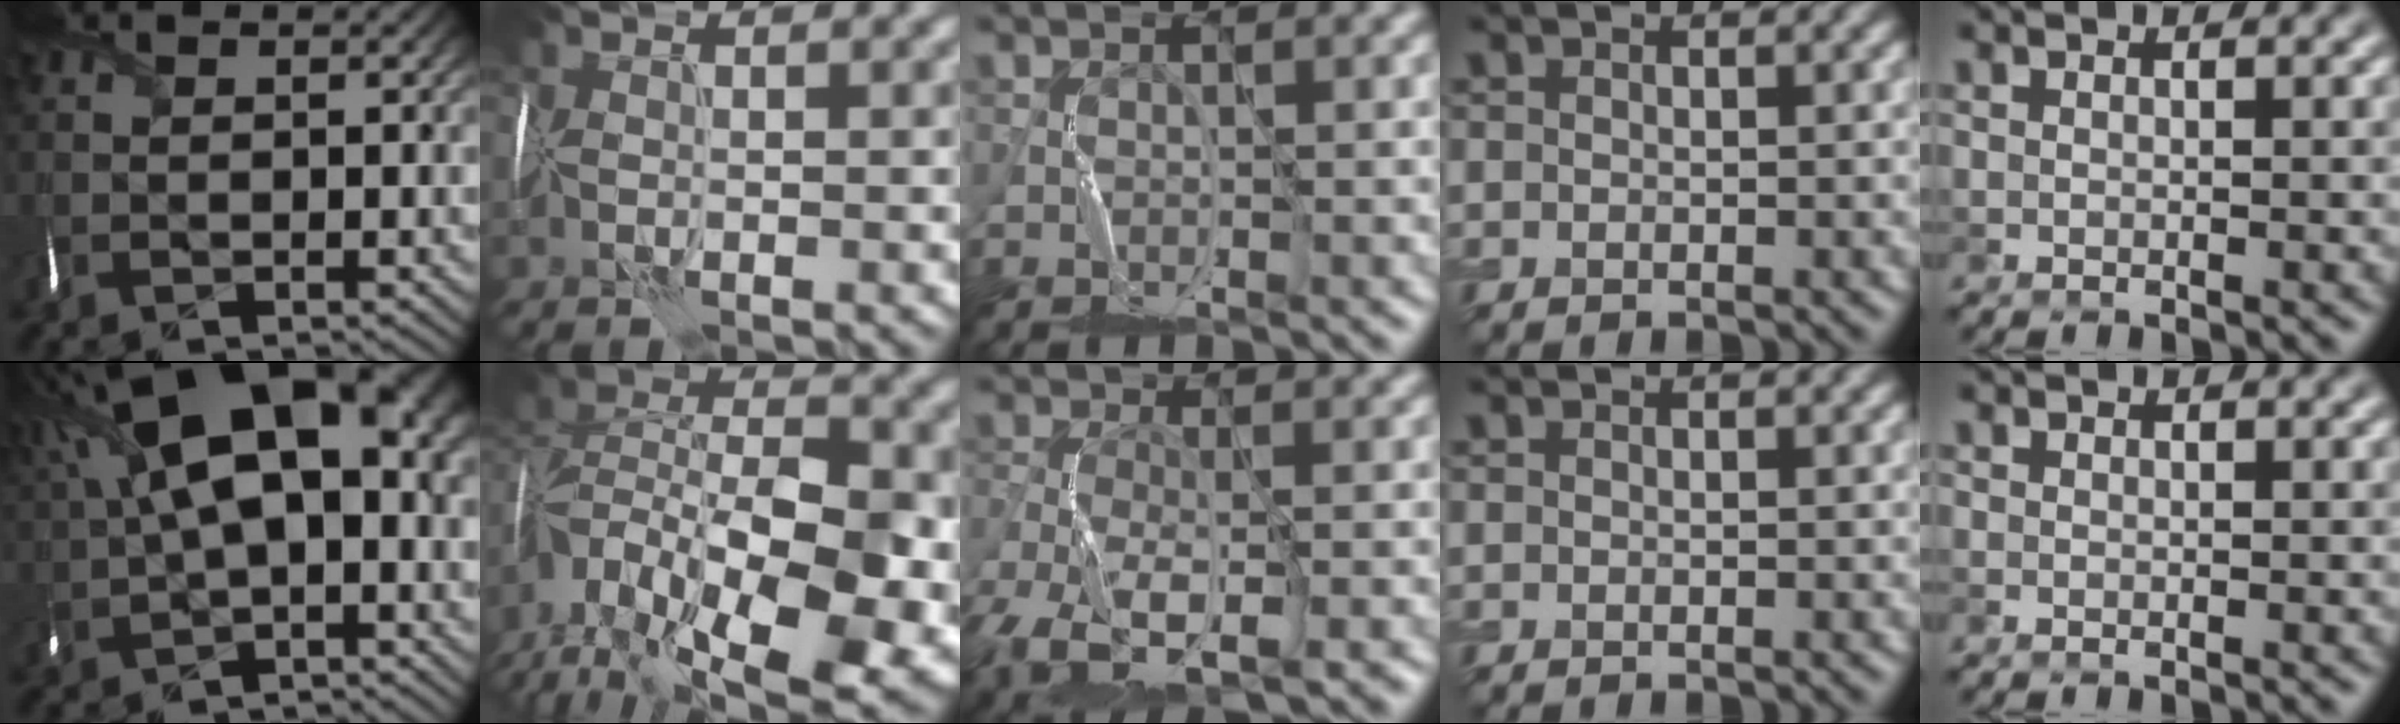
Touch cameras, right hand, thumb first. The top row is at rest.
{"thumb": {"total": 18.8, "force": [4.7, 9.4, 15.6], "torque": [-0.288, 0.026, 0.091]}, "index": {"total": 18.6, "force": [-8.4, 10.4, 12.8], "torque": [-0.232, -0.006, -0.127]}, "middle": {"total": 8.0, "force": [-4.5, 3.3, 5.8], "torque": [-0.128, -0.021, -0.087]}}